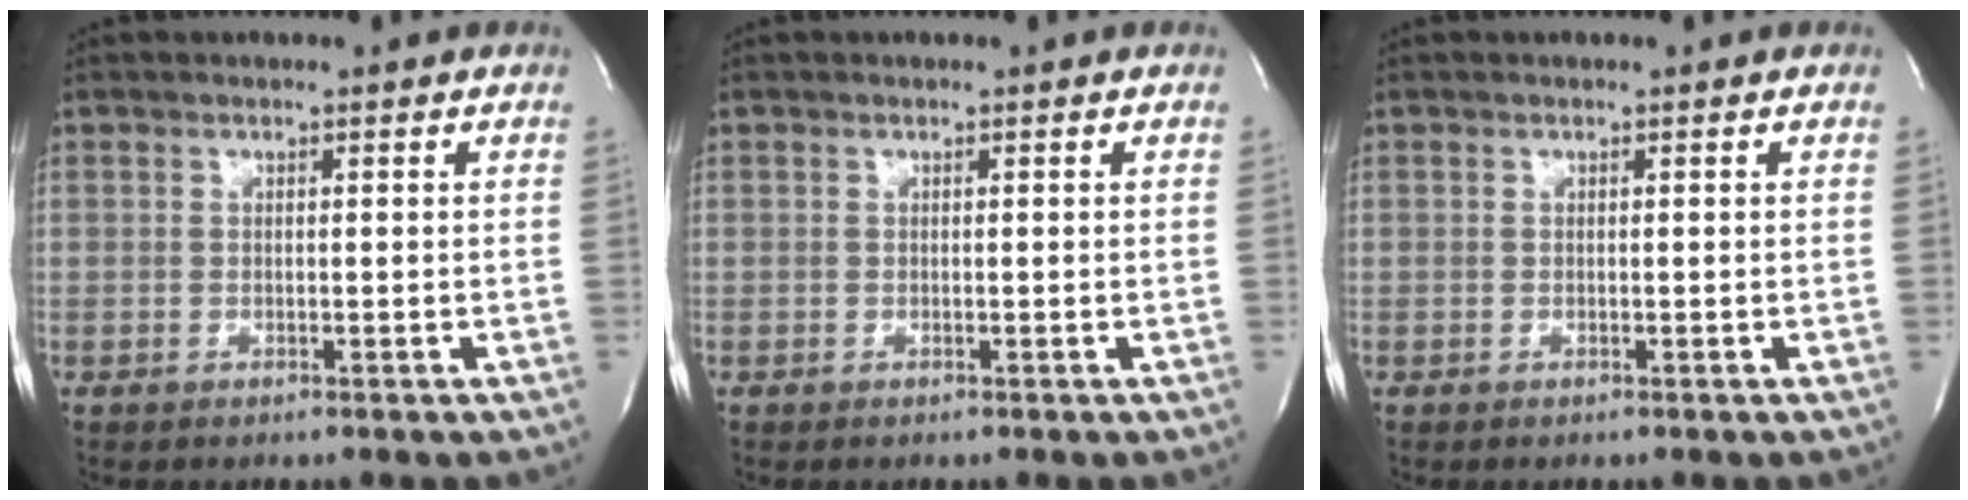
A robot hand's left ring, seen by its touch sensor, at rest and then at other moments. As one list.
[{"total": 0.0}, {"total": 0.0}]